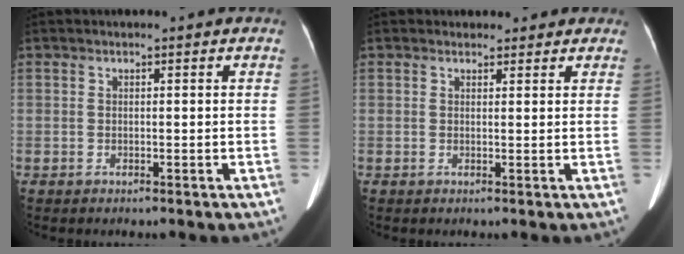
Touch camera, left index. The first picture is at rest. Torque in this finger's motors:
{"motor_torque": [0.39, -0.63, 0.00, -0.01]}